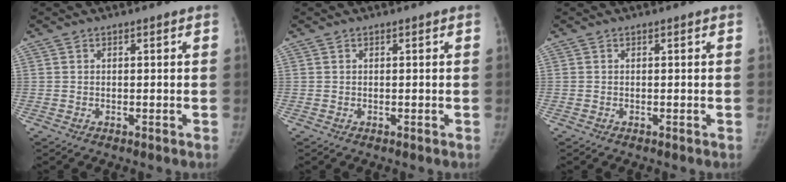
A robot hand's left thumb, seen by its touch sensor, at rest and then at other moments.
{"total": 0.0}
{"total": 0.0}